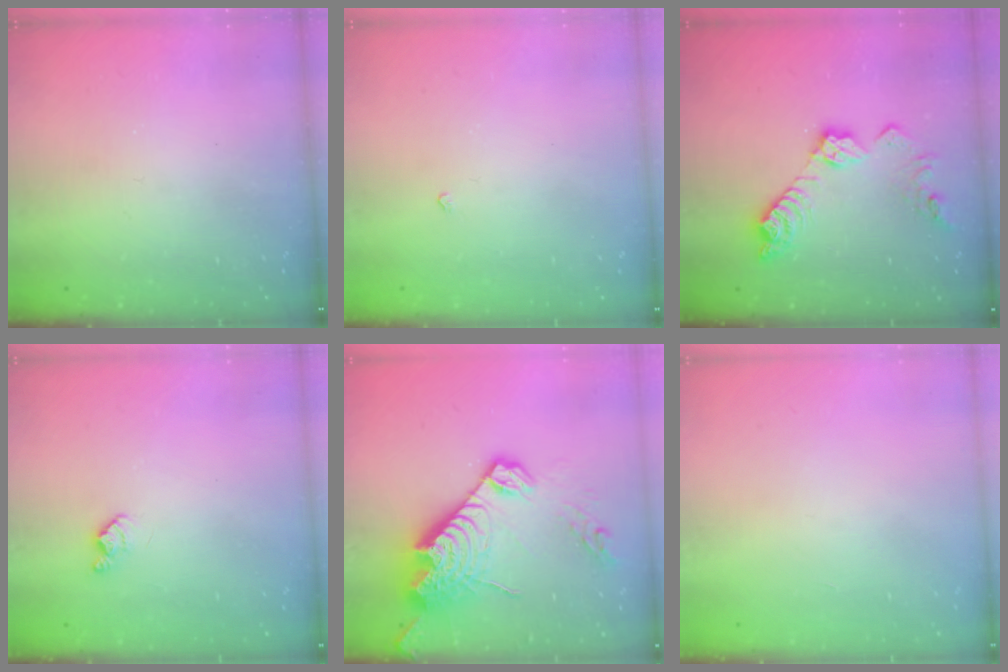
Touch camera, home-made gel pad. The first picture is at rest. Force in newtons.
{"total": 1.7, "press": 1.7, "slide": 0.3}
{"total": 13.1, "press": 13.1, "slide": 0.8}
{"total": 4.6, "press": 4.6, "slide": 0.7}
{"total": 21.7, "press": 21.6, "slide": 1.8}
{"total": 0.0}